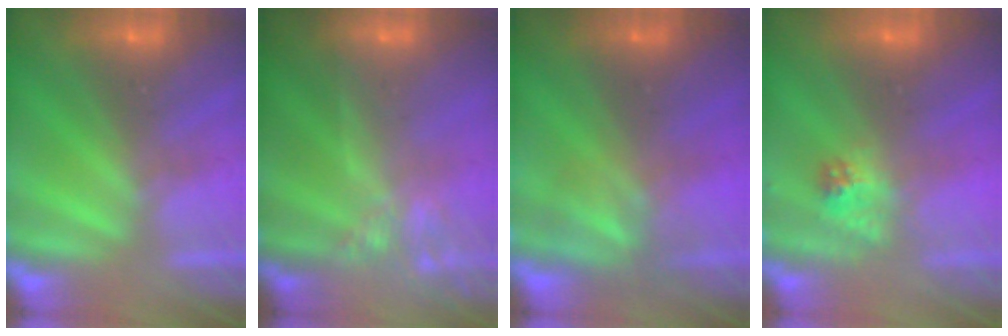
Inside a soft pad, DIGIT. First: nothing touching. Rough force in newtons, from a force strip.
{"total": 9.3}
{"total": 2.9}
{"total": 2.3}